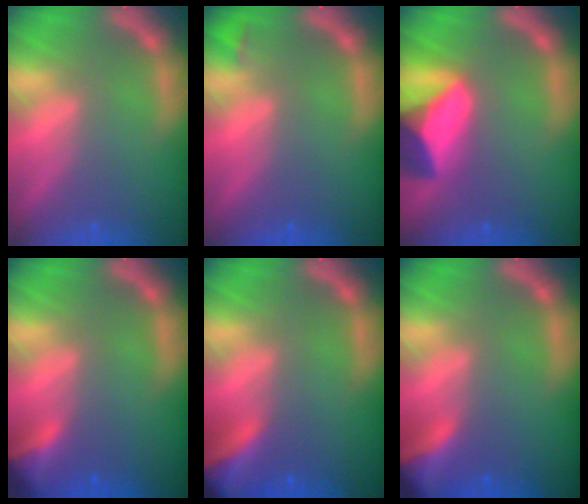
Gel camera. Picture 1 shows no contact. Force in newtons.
{"total": 0.9}
{"total": 10.0}
{"total": 3.9}
{"total": 7.9}
{"total": 5.9}